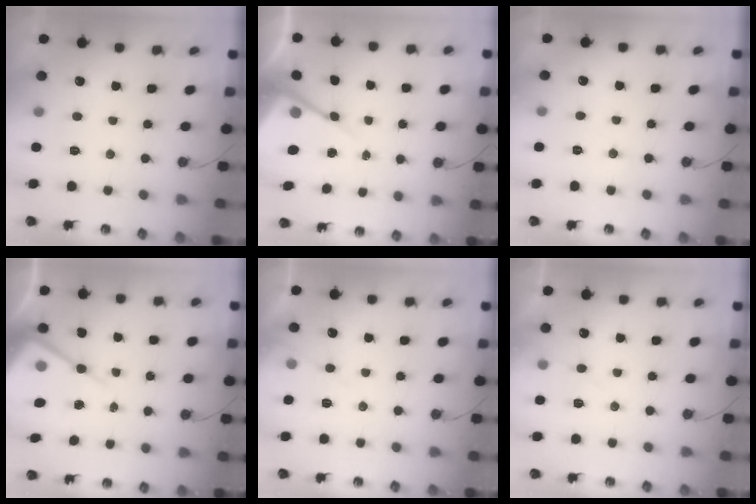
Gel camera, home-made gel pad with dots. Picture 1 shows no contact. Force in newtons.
{"total": 9.5, "press": 9.5, "slide": 0.7}
{"total": 3.5, "press": 3.4, "slide": 0.6}
{"total": 11.4, "press": 11.4, "slide": 0.8}
{"total": 6.1, "press": 6.0, "slide": 0.8}
{"total": 5.4, "press": 5.3, "slide": 0.8}